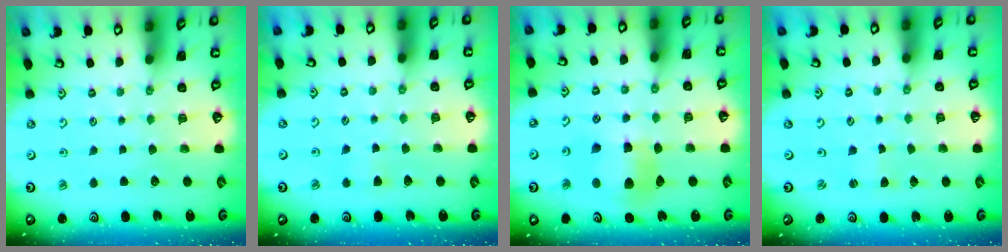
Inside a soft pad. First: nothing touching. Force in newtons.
{"total": 3.5, "press": 3.5, "slide": 0.6}
{"total": 9.7, "press": 9.6, "slide": 1.3}
{"total": 0.9, "press": 0.8, "slide": 0.2}